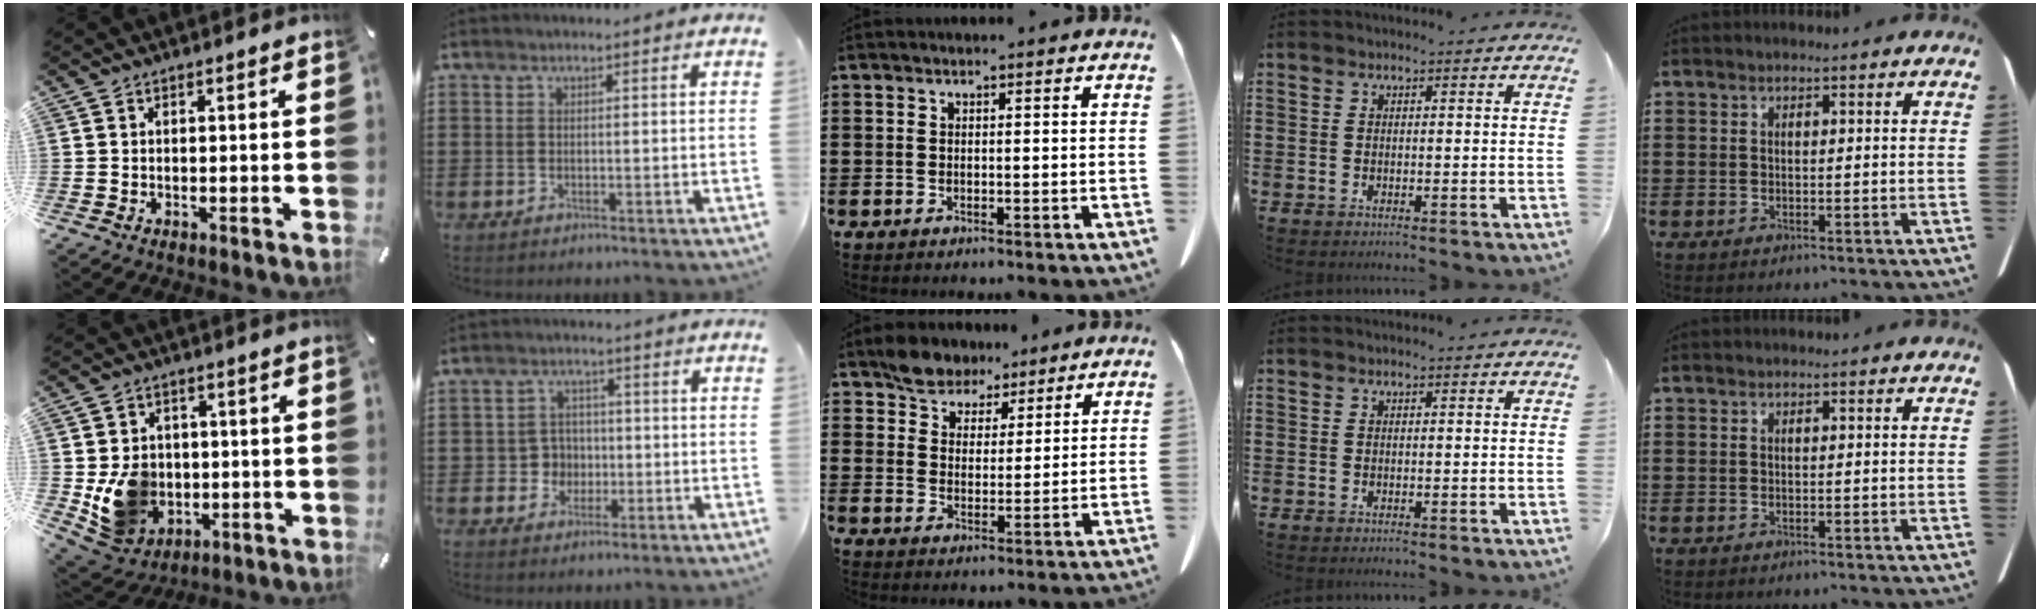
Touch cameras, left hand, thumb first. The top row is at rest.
{"thumb": {"total": 11.1, "force": [-1.1, 10.2, 4.3], "torque": [-0.091, 0.007, -0.011]}, "index": {"total": 4.1, "force": [-0.6, 3.8, 1.1], "torque": [-0.036, 0.009, -0.015]}, "middle": {"total": 5.7, "force": [5.0, 2.7, 0.8], "torque": [-0.039, -0.006, 0.096]}}